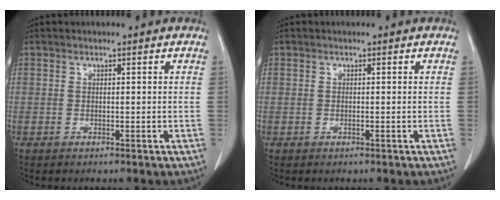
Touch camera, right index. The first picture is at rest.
{"total": 0.0}